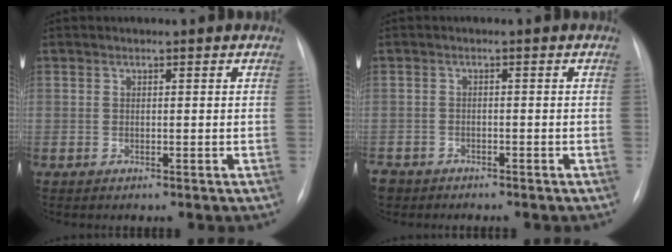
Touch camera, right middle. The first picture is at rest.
{"total": 4.8, "force": [-3.9, 2.6, 0.9], "torque": [-0.018, -0.005, -0.066]}